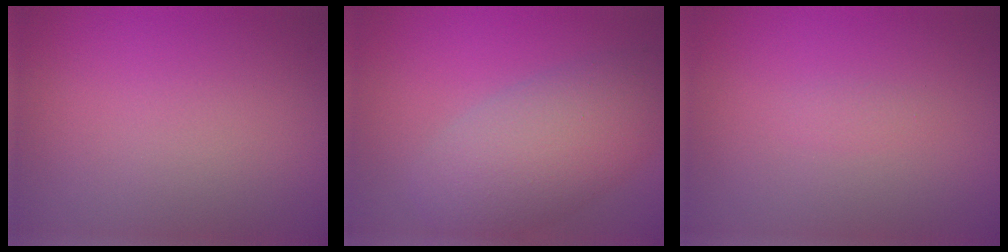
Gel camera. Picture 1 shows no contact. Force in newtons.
{"total": 6.7, "press": 6.7, "slide": 0.4}
{"total": 0.6, "press": 0.6, "slide": 0.0}